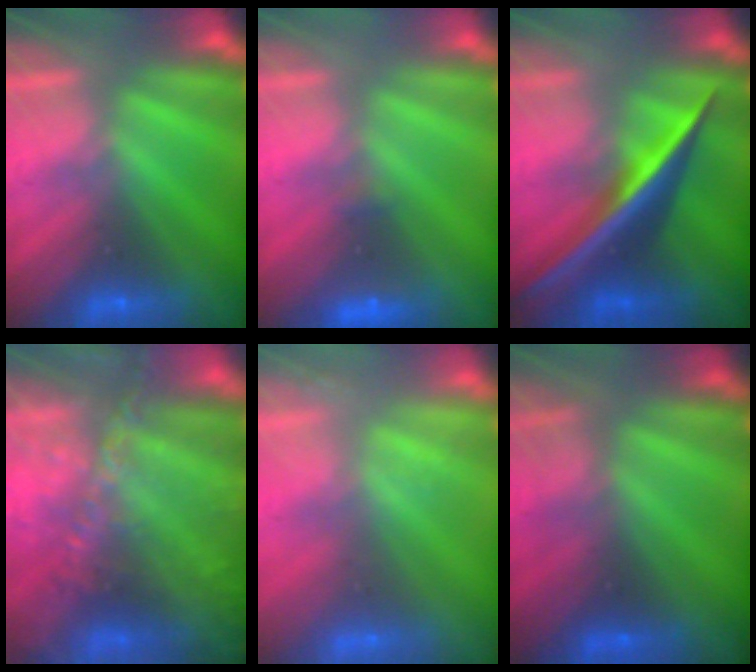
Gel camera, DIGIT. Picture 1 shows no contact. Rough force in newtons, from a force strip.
{"total": 1.7}
{"total": 2.7}
{"total": 8.9}
{"total": 2.0}
{"total": 2.4}